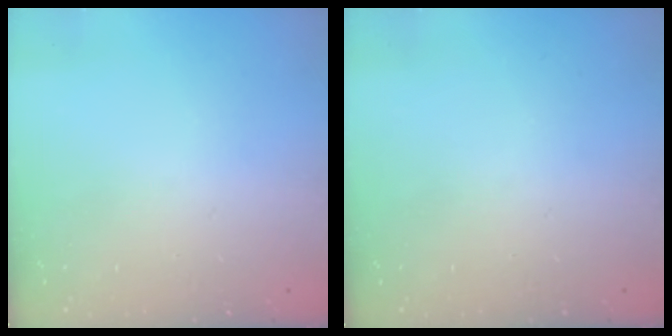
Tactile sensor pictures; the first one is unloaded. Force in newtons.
{"total": 0.0}